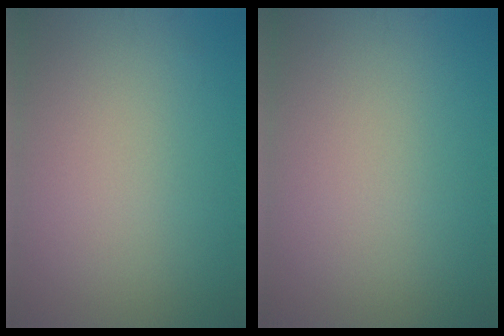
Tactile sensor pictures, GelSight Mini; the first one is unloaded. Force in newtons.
{"total": 0.0}